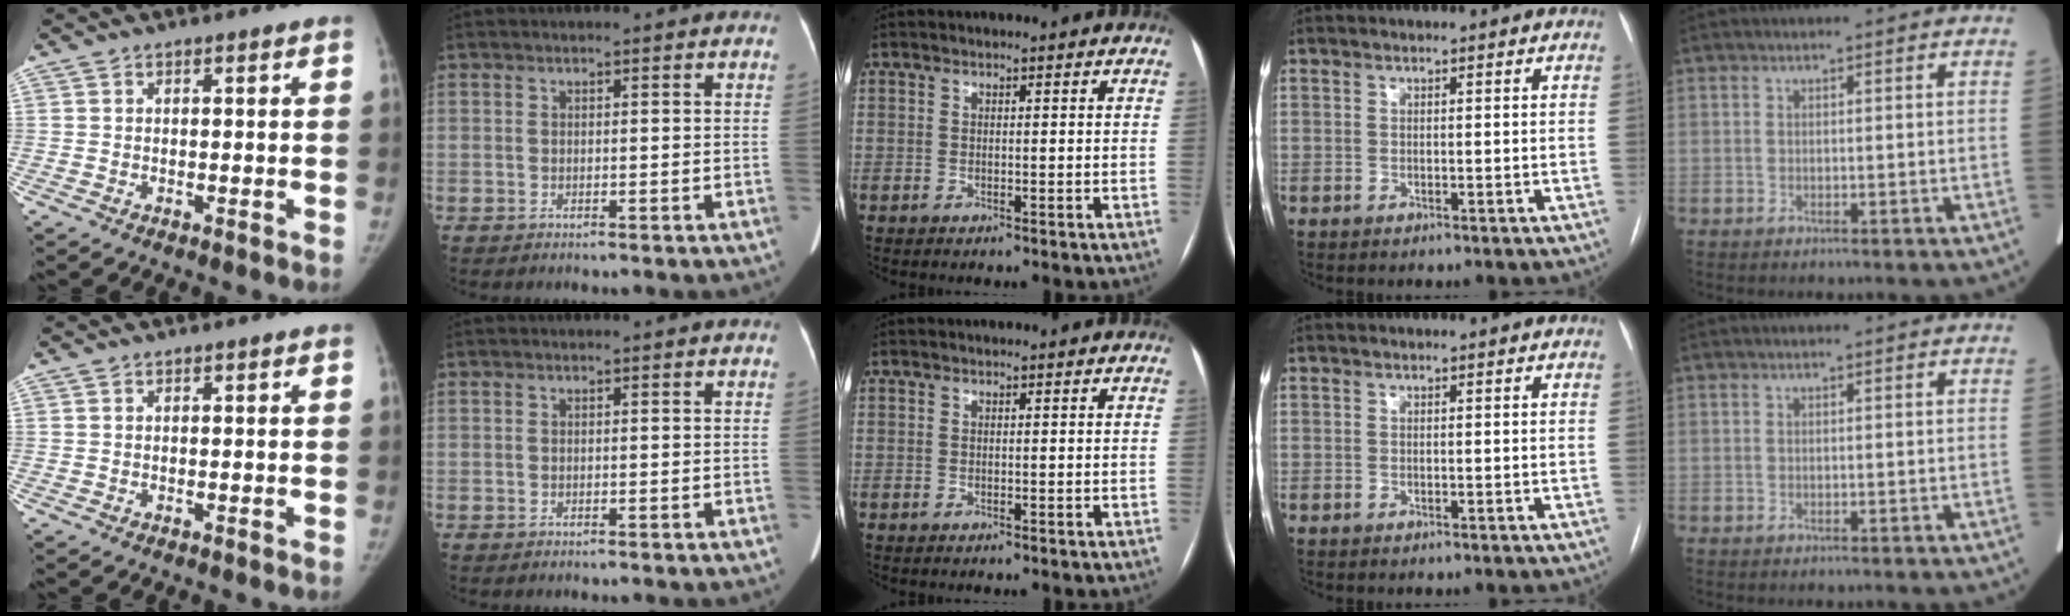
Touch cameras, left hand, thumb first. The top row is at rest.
{}